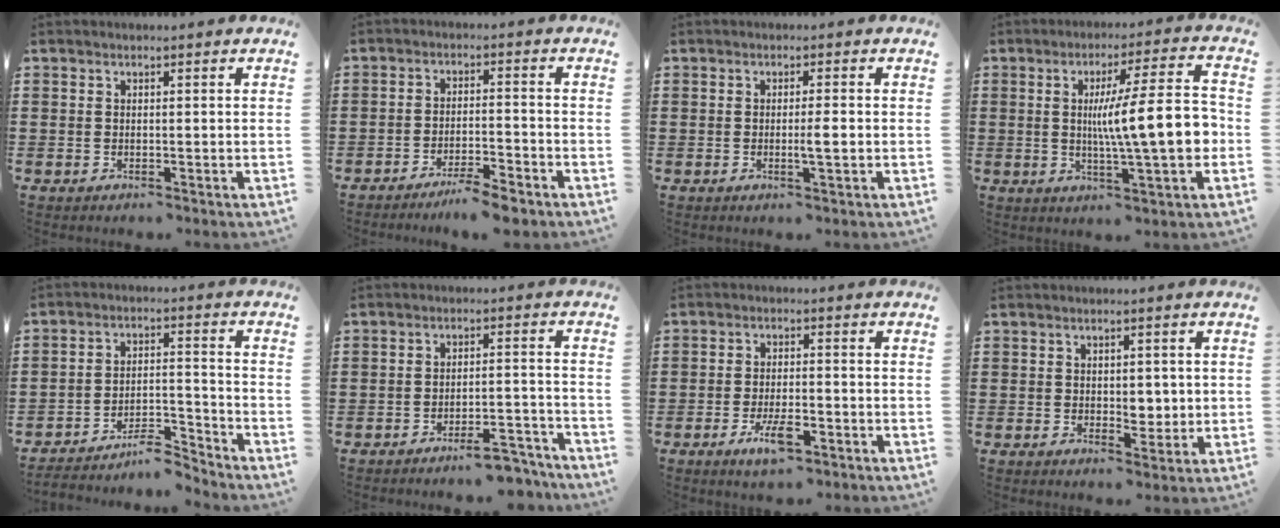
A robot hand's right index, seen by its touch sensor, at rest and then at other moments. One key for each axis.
{"total": 4.5, "fx": -4.1, "fy": 0.0, "fz": 1.8, "tx": -0.032, "ty": -0.001, "tz": -0.078}
{"total": 2.5, "fx": -0.4, "fy": 0.1, "fz": 2.5, "tx": -0.044, "ty": -0.005, "tz": -0.009}
{"total": 13.0, "fx": -0.3, "fy": 2.0, "fz": 12.9, "tx": -0.190, "ty": -0.010, "tz": -0.012}
{"total": 6.9, "fx": -6.3, "fy": 1.2, "fz": 2.3, "tx": -0.039, "ty": 0.012, "tz": -0.122}
{"total": 5.8, "fx": -5.3, "fy": 0.7, "fz": 2.4, "tx": -0.037, "ty": 0.003, "tz": -0.098}
{"total": 5.5, "fx": -2.8, "fy": 1.8, "fz": 4.5, "tx": -0.090, "ty": -0.002, "tz": -0.051}
{"total": 3.4, "fx": 0.1, "fy": 2.4, "fz": 2.4, "tx": -0.026, "ty": -0.001, "tz": -0.006}